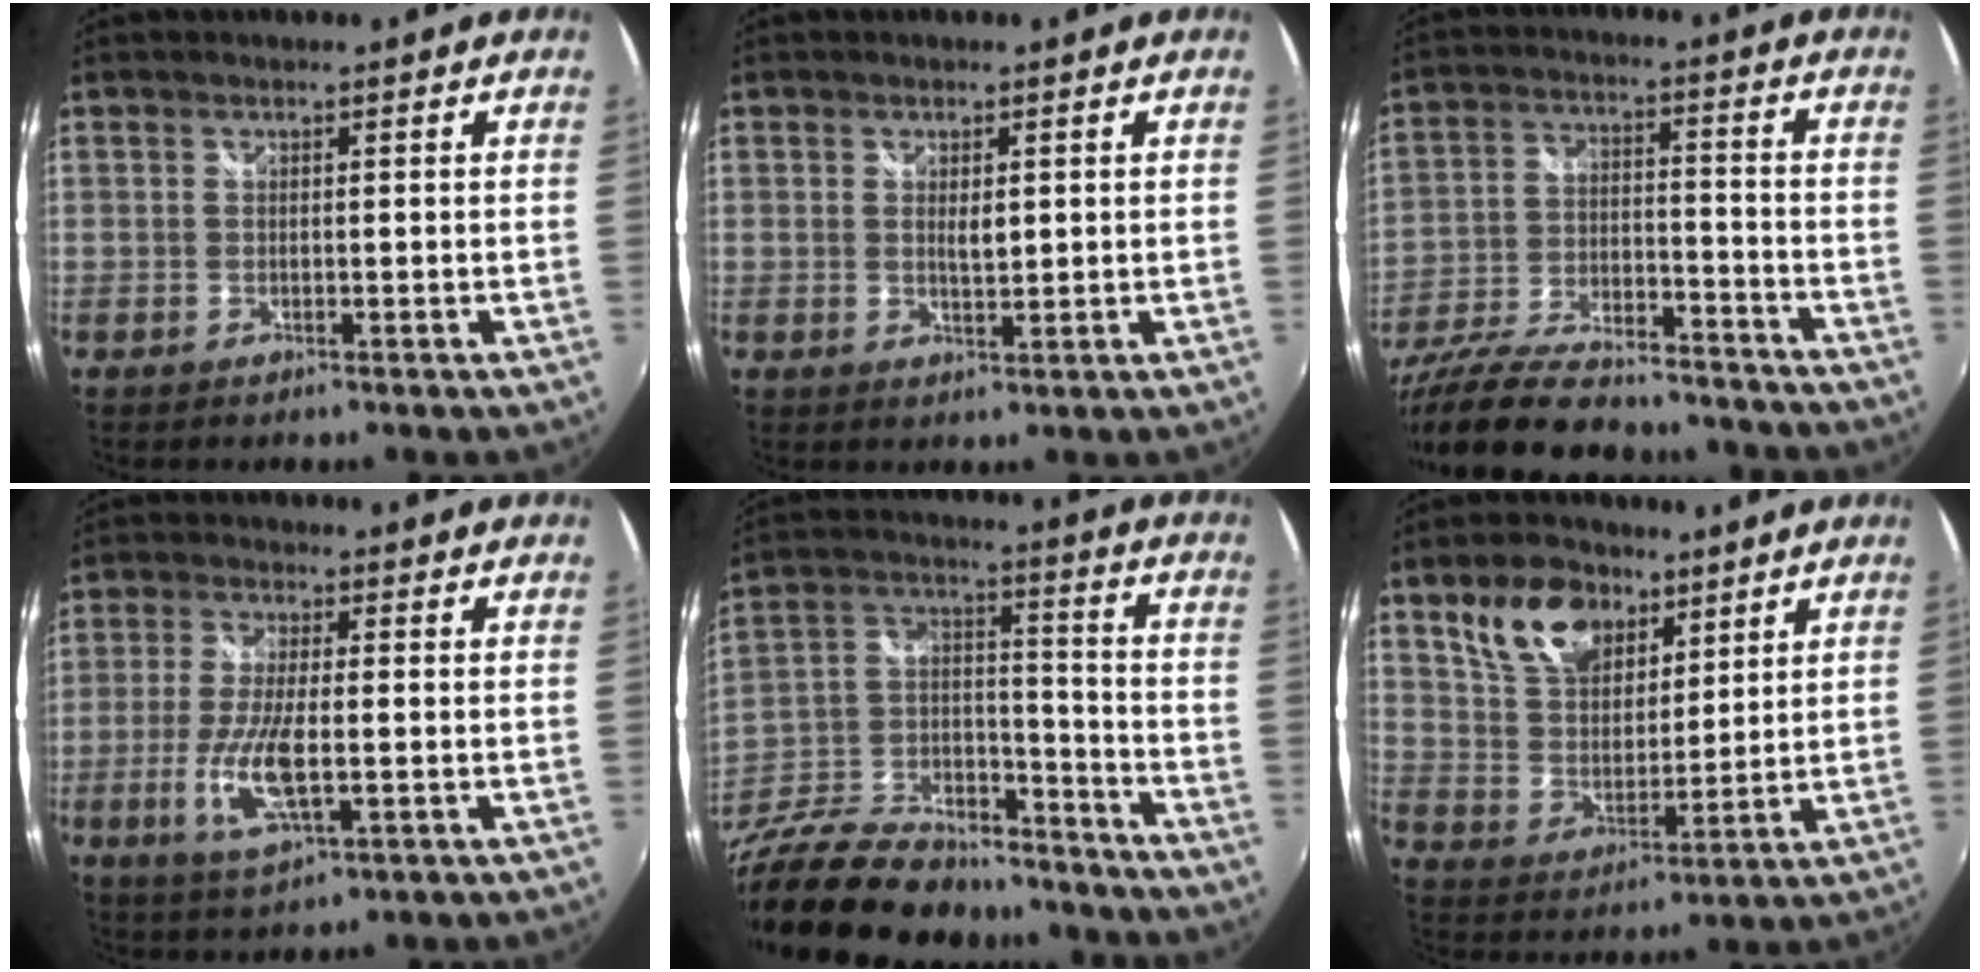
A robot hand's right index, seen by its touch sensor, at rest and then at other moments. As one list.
[{"total": 2.5, "force": [0.6, 1.1, 2.2], "torque": [-0.035, -0.003, 0.010]}, {"total": 25.9, "force": [-21.6, 7.5, 12.1], "torque": [-0.239, -0.035, -0.329]}, {"total": 9.8, "force": [-2.4, 2.7, 9.1], "torque": [-0.188, -0.014, -0.046]}, {"total": 29.1, "force": [-22.3, 12.8, 13.6], "torque": [-0.302, 0.029, -0.342]}, {"total": 12.3, "force": [7.2, 7.4, 6.8], "torque": [-0.130, 0.023, 0.139]}]